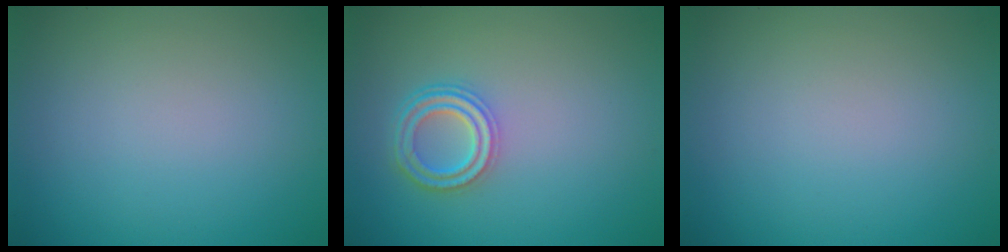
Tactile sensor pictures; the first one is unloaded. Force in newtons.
{"total": 3.6, "press": 2.9, "slide": 2.2}
{"total": 0.0}